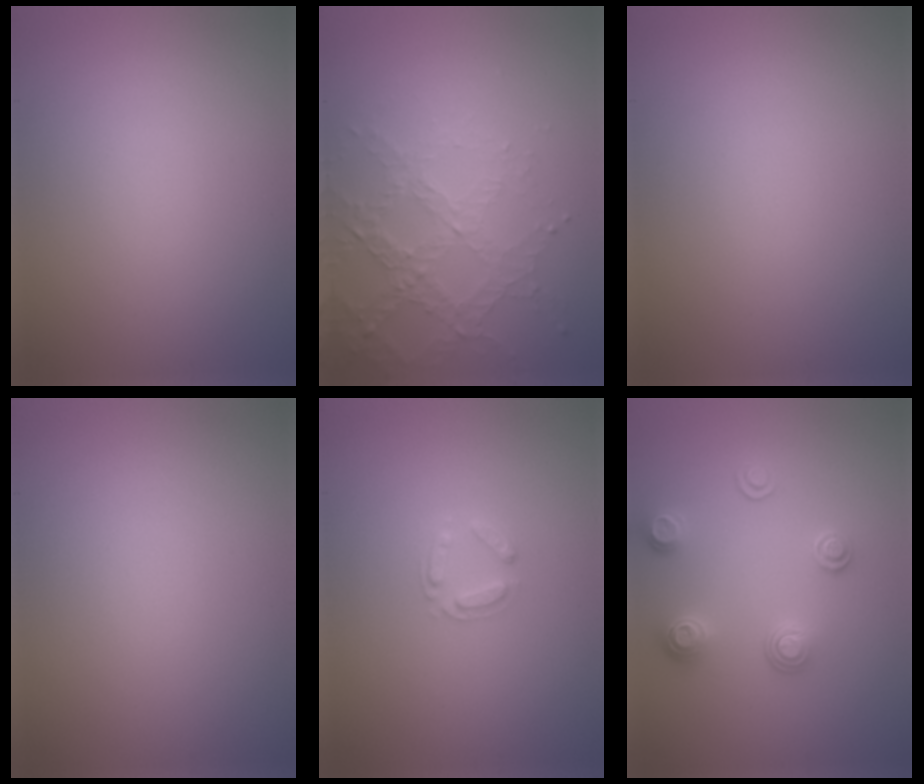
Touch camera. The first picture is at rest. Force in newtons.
{"total": 3.1, "press": 3.1, "slide": 0.6}
{"total": 0.0}
{"total": 0.0}
{"total": 1.7, "press": 1.7, "slide": 0.2}
{"total": 2.9, "press": 2.6, "slide": 1.4}